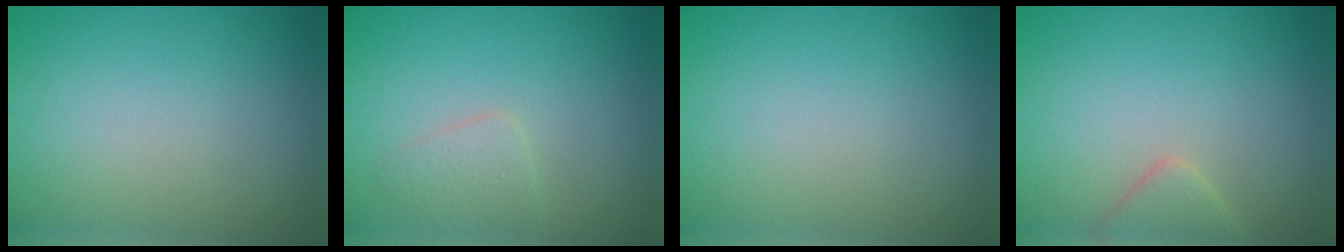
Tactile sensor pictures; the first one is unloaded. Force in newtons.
{"total": 1.6, "press": 1.6, "slide": 0.0}
{"total": 0.0}
{"total": 2.1, "press": 2.1, "slide": 0.2}